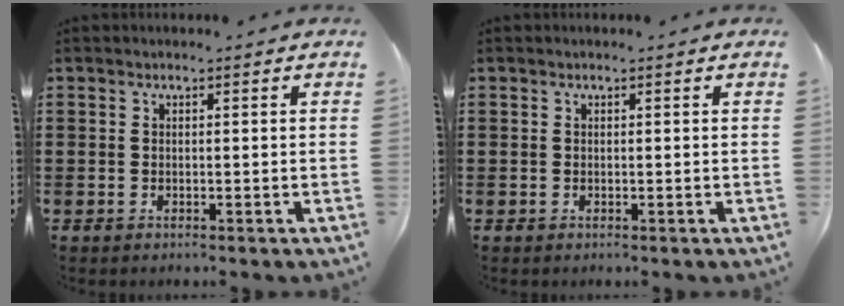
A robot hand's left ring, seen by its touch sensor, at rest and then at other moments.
{"total": 0.0}